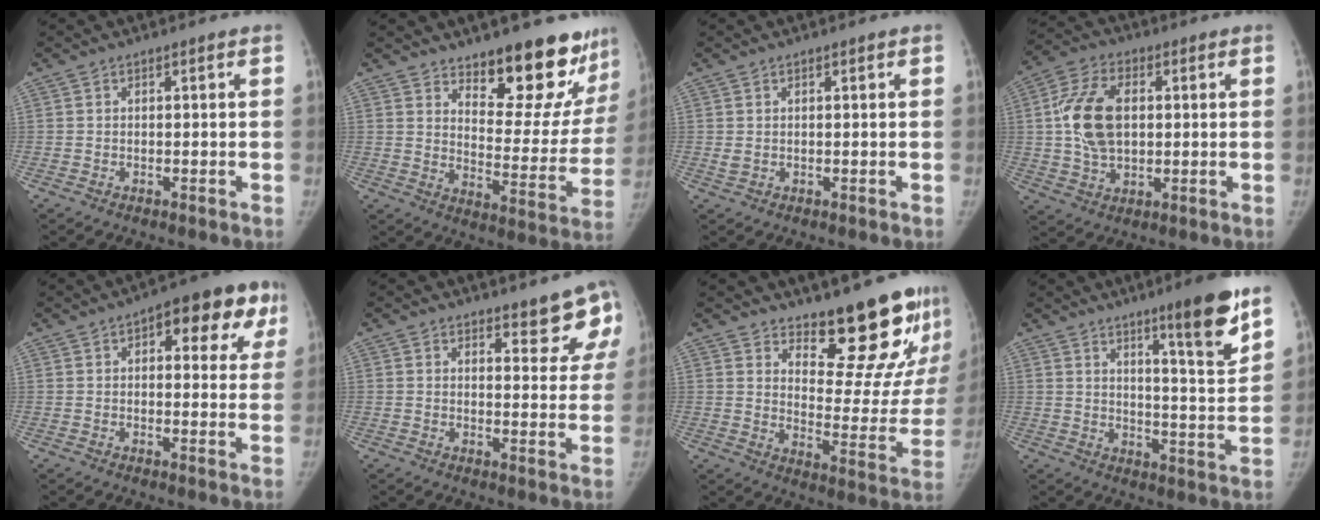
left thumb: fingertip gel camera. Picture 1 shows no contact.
{"total": 18.7, "force": [14.7, 6.6, 9.5], "torque": [-0.074, -0.122, 0.201]}
{"total": 1.3, "force": [0.4, 0.8, 1.0], "torque": [-0.018, 0.000, 0.013]}
{"total": 12.7, "force": [1.5, 8.1, 9.6], "torque": [-0.173, 0.008, 0.027]}
{"total": 13.6, "force": [5.8, 6.4, 10.5], "torque": [-0.080, 0.003, 0.062]}
{"total": 7.7, "force": [6.3, 3.0, 3.3], "torque": [-0.003, -0.041, 0.061]}
{"total": 19.1, "force": [15.3, 6.1, 9.6], "torque": [-0.077, -0.139, 0.208]}
{"total": 12.7, "force": [8.1, 1.3, 9.7], "torque": [-0.125, -0.059, 0.123]}